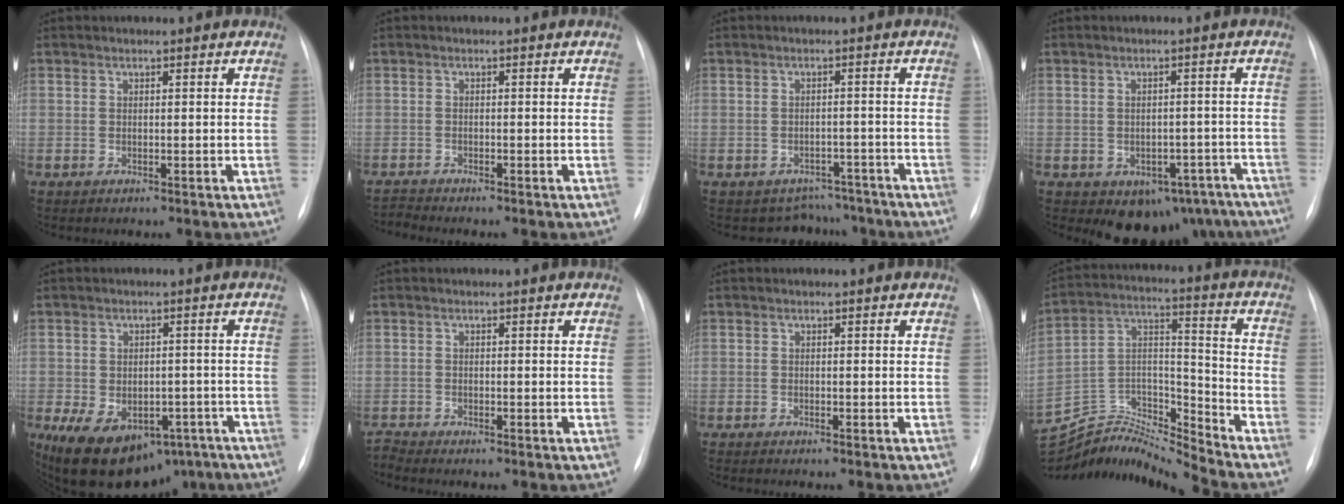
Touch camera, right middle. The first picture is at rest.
{"total": 1.6, "force": [-1.2, -0.8, -0.6], "torque": [0.005, -0.013, -0.025]}
{"total": 5.2, "force": [-4.5, 2.3, -1.1], "torque": [0.021, 0.027, -0.057]}
{"total": 9.3, "force": [-6.4, 6.0, 3.3], "torque": [-0.016, 0.023, -0.078]}
{"total": 14.5, "force": [-8.3, 9.1, 7.7], "torque": [-0.141, 0.005, -0.109]}
{"total": 1.7, "force": [-1.5, -0.9, -0.4], "torque": [0.000, -0.013, -0.030]}
{"total": 2.4, "force": [-2.0, 0.1, 1.2], "torque": [-0.017, -0.004, -0.023]}
{"total": 16.5, "force": [-16.3, -1.1, 1.8], "torque": [-0.036, 0.040, -0.301]}